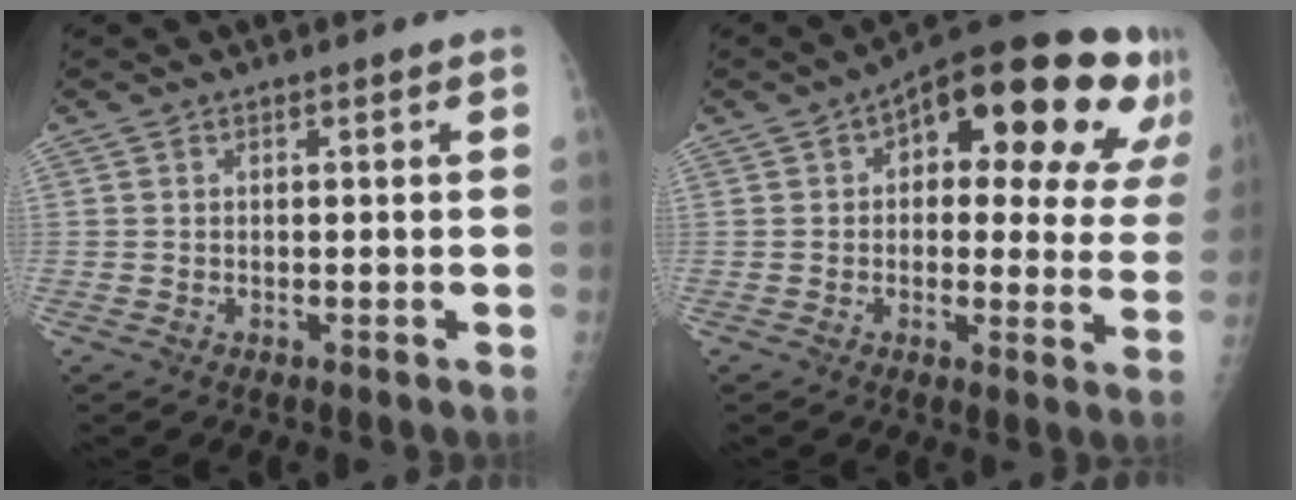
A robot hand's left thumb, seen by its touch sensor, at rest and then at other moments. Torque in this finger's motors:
{"motor_torque": [0.35, 0.89, 0.12, -0.02, 0.17]}